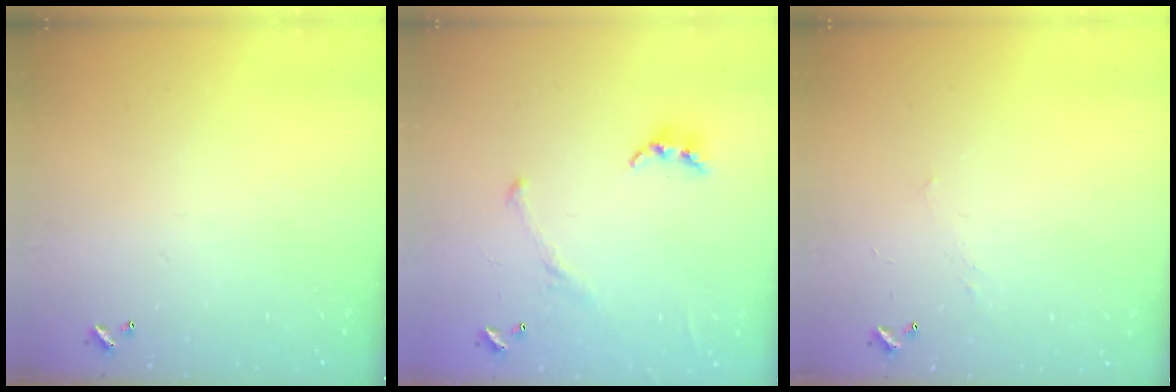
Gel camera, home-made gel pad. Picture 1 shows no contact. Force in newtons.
{"total": 2.3, "press": 2.1, "slide": 1.0}
{"total": 2.9, "press": 2.8, "slide": 0.4}